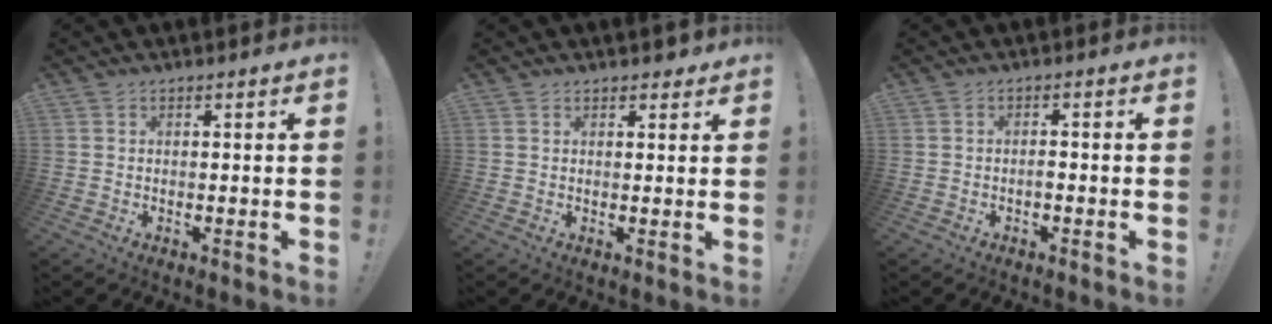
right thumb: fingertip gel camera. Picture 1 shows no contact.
{"total": 2.0, "force": [1.5, 1.1, 0.6], "torque": [0.003, -0.008, 0.027]}
{"total": 1.2, "force": [-0.8, 0.3, 0.8], "torque": [-0.019, 0.003, -0.014]}